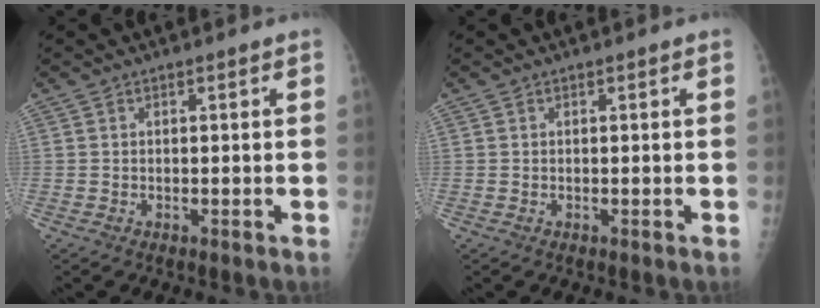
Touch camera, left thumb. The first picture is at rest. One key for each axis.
{"total": 0.0}